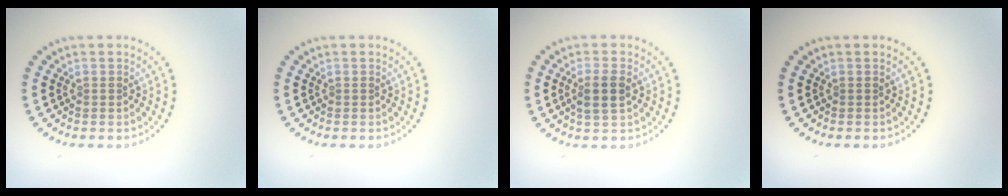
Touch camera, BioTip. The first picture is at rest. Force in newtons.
{"total": 0.0}
{"total": 2.6, "press": 2.4, "slide": 0.8}
{"total": 0.0}